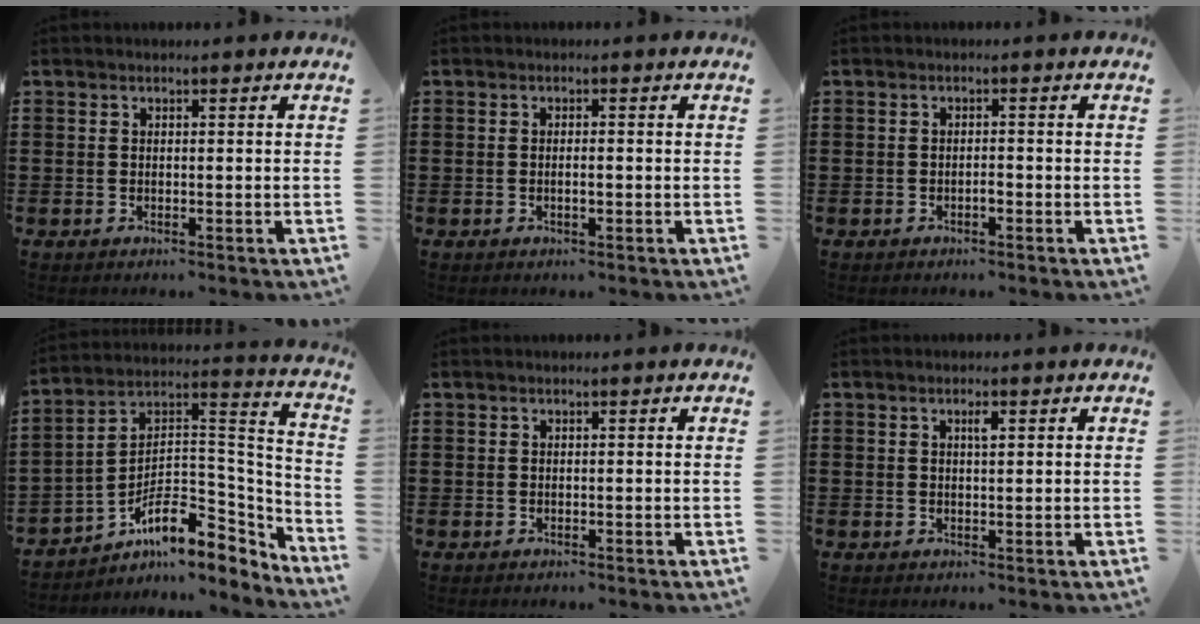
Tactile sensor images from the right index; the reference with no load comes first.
{"total": 1.4, "force": [-0.3, 0.4, 1.3], "torque": [-0.025, 0.000, -0.006]}
{"total": 1.2, "force": [-0.6, 0.4, 0.9], "torque": [-0.020, -0.003, -0.011]}
{"total": 10.2, "force": [-5.9, 5.4, 6.3], "torque": [-0.097, -0.011, -0.110]}
{"total": 0.0}
{"total": 1.5, "force": [0.6, 0.4, 1.3], "torque": [-0.019, 0.002, 0.007]}